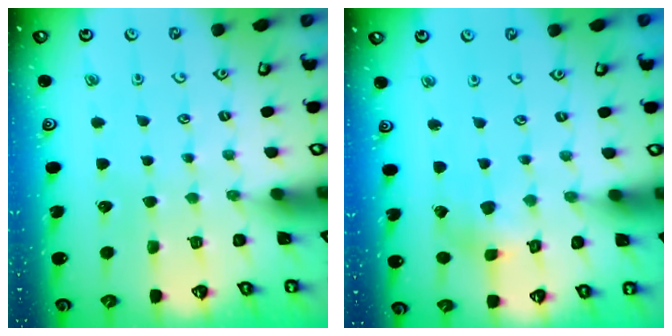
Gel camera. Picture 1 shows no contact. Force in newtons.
{"total": 2.9, "press": 2.9, "slide": 0.2}